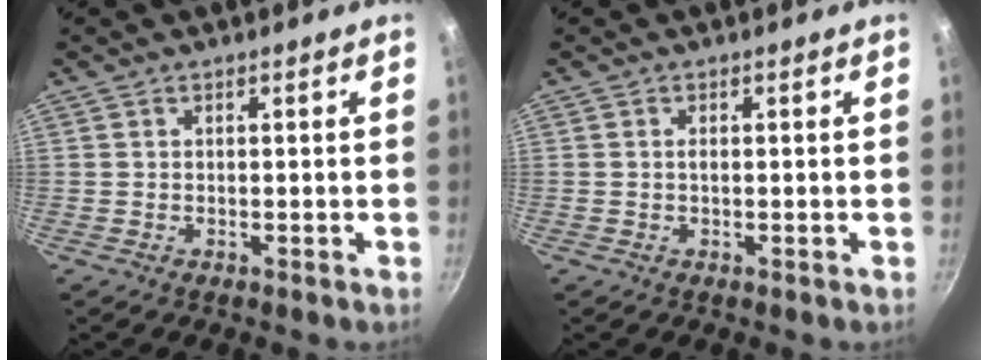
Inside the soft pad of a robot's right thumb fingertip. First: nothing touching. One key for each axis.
{"total": 0.6, "fx": 0.0, "fy": 0.3, "fz": 0.5, "tx": -0.009, "ty": 0.002, "tz": -0.001}